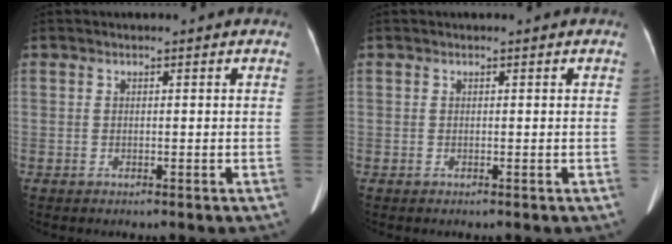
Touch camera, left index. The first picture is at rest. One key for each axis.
{"total": 0.0}